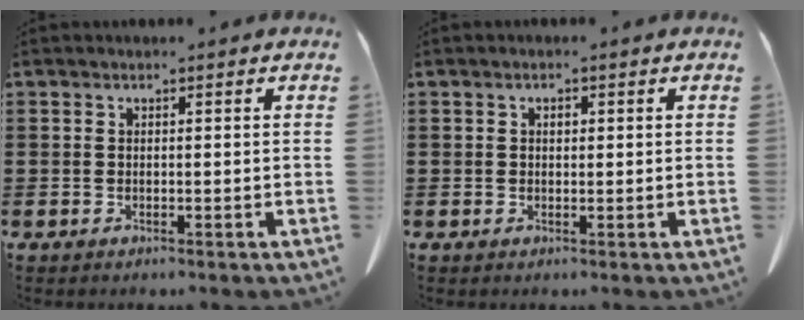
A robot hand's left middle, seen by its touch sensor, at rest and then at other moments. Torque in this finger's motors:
{"motor_torque": [-0.04, 0.04, 0.01, 0.00]}